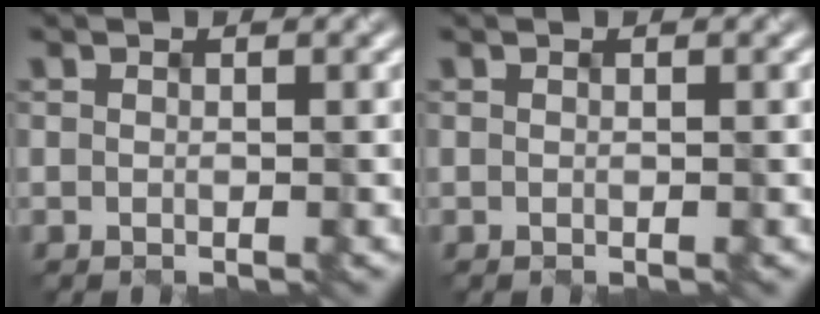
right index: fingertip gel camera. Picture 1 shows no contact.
{"total": 0.0}